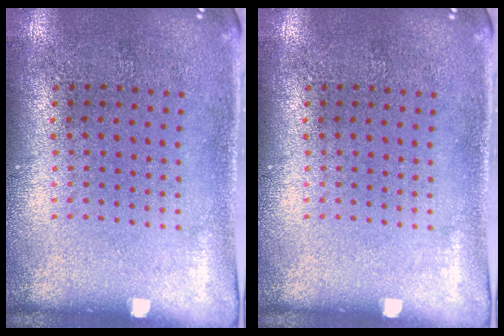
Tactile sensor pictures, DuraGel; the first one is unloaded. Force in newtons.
{"total": 0.0}